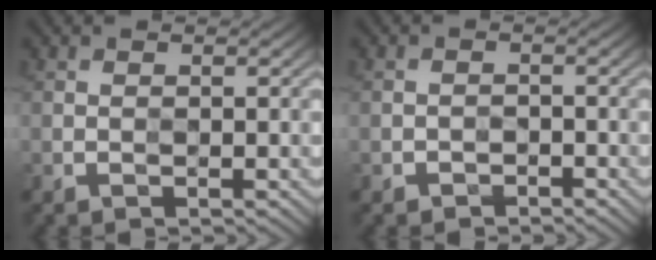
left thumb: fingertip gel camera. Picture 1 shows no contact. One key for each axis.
{"total": 1.2, "fx": -0.9, "fy": 0.6, "fz": -0.5, "tx": 0.015, "ty": 0.004, "tz": -0.019}